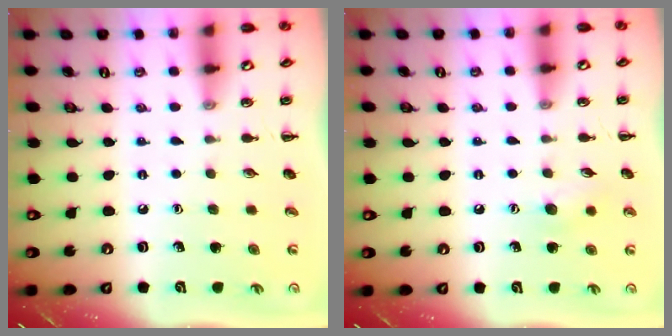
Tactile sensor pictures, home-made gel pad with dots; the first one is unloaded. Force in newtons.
{"total": 6.3, "press": 6.2, "slide": 1.2}